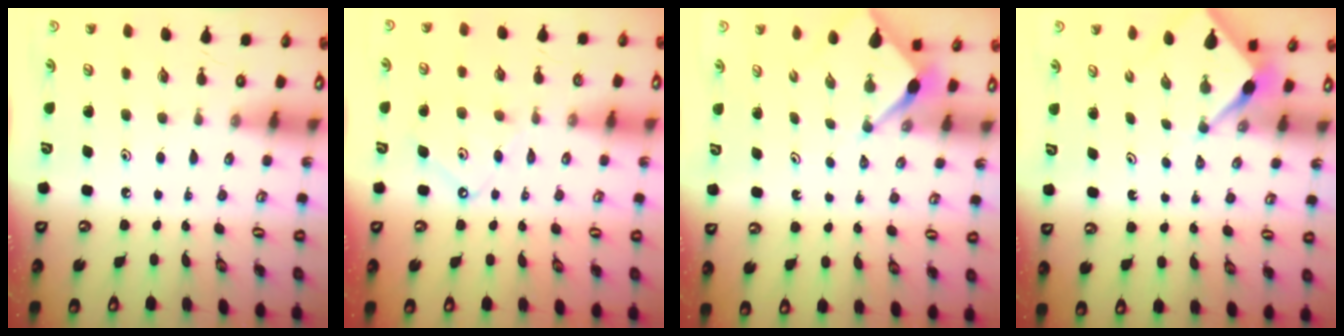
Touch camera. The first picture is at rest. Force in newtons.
{"total": 7.4, "press": 7.4, "slide": 0.8}
{"total": 2.6, "press": 2.6, "slide": 0.3}
{"total": 3.2, "press": 3.2, "slide": 0.3}